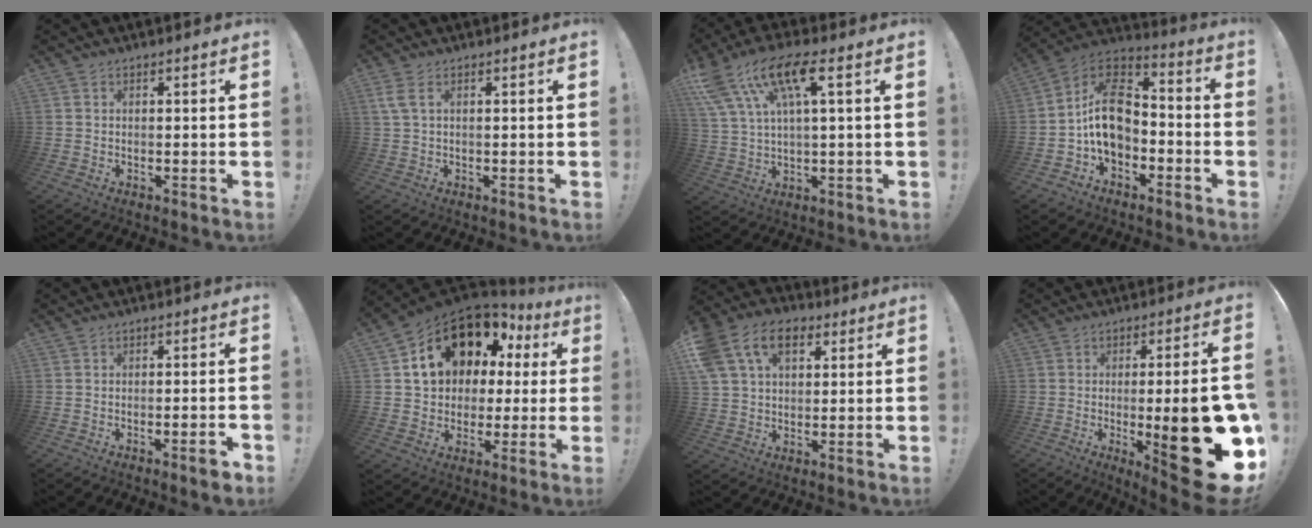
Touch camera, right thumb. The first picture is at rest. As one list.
[{"total": 3.2, "force": [1.3, 1.0, 2.7], "torque": [-0.061, 0.003, 0.027]}, {"total": 13.6, "force": [6.3, 4.7, 11.1], "torque": [-0.209, -0.013, 0.106]}, {"total": 15.0, "force": [-1.4, 11.1, 10.0], "torque": [-0.163, 0.026, -0.017]}, {"total": 3.4, "force": [-1.8, 0.2, 2.8], "torque": [-0.042, 0.004, -0.027]}, {"total": 15.9, "force": [7.9, 10.9, 8.4], "torque": [-0.133, -0.042, 0.156]}, {"total": 15.3, "force": [6.7, 10.5, 9.0], "torque": [-0.153, -0.016, 0.128]}, {"total": 24.6, "force": [-5.4, 5.8, 23.3], "torque": [-0.300, 0.003, -0.063]}]